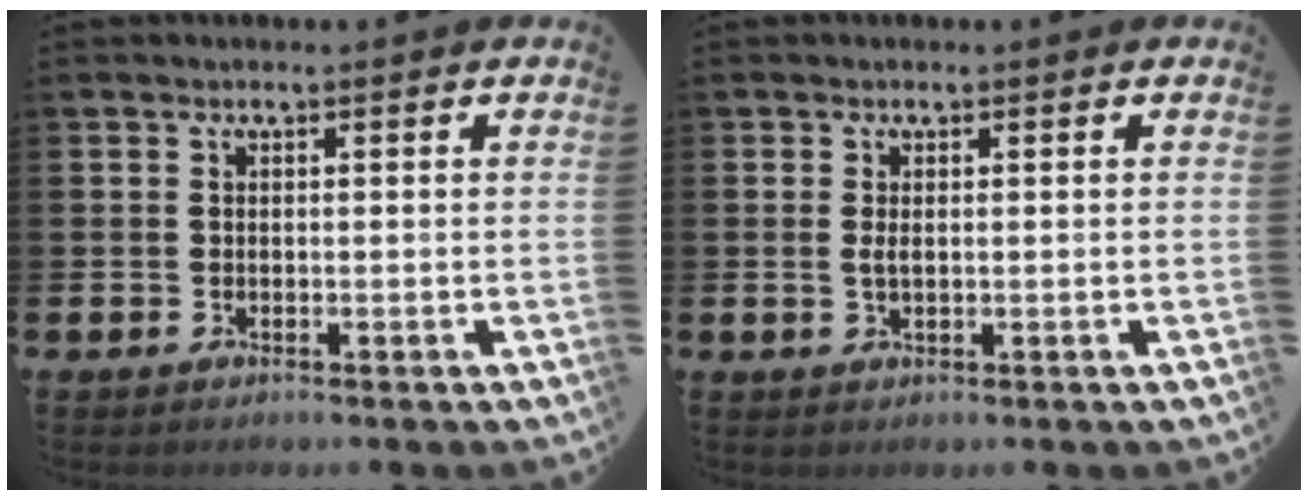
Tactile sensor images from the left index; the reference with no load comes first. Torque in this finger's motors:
{"motor_torque": [0.41, 0.05, 0.03, 0.04]}